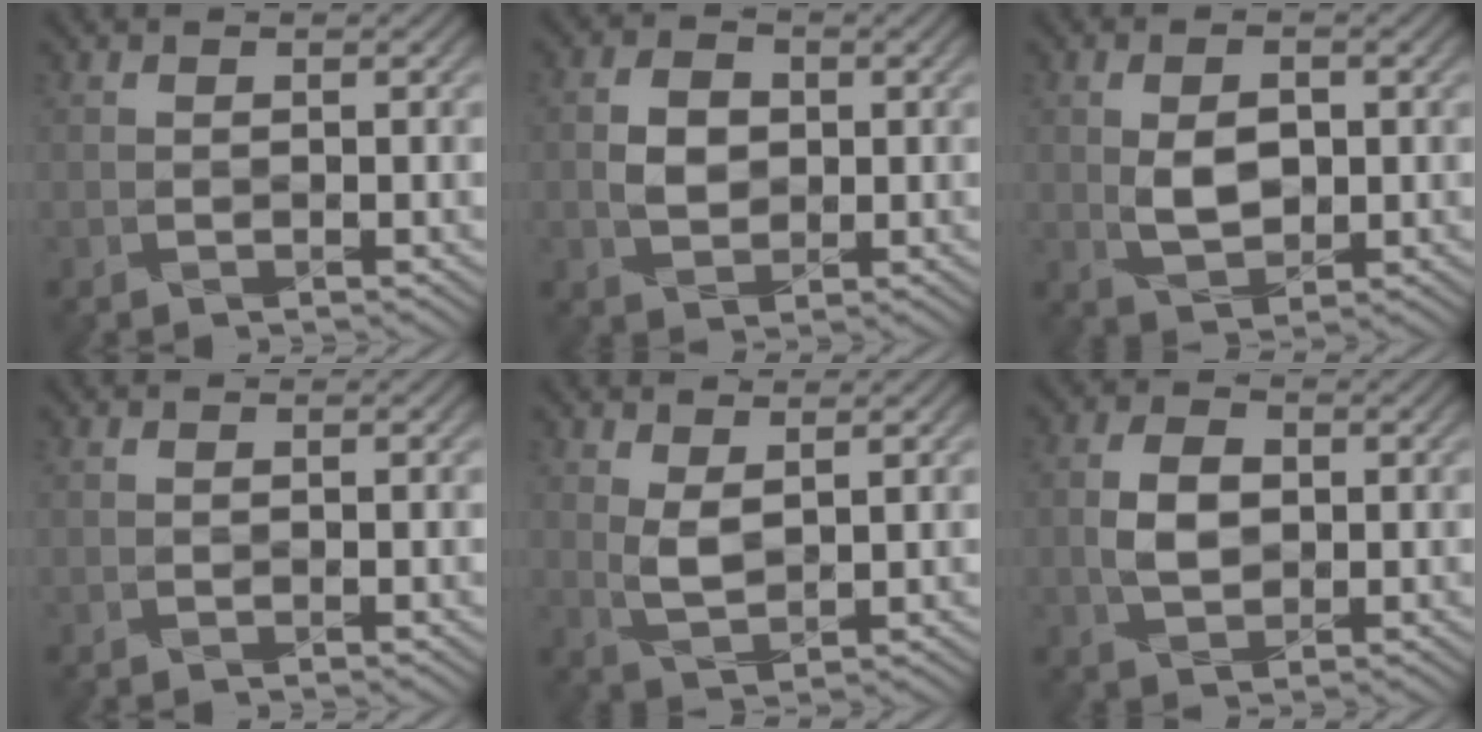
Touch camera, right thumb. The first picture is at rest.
{"total": 3.6, "force": [0.1, 2.9, 2.2], "torque": [-0.045, -0.003, 0.000]}
{"total": 4.5, "force": [0.3, 2.8, 3.4], "torque": [-0.067, -0.005, 0.011]}
{"total": 0.0}
{"total": 2.9, "force": [1.5, 1.3, 2.1], "torque": [-0.056, -0.008, 0.036]}
{"total": 4.2, "force": [0.1, 3.0, 2.9], "torque": [-0.058, -0.002, 0.002]}